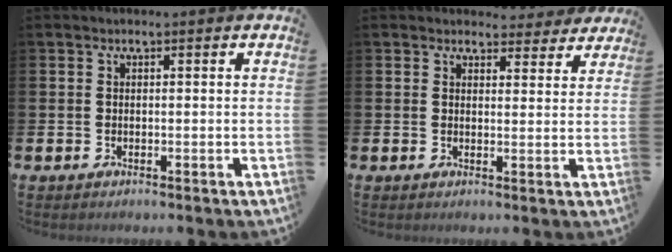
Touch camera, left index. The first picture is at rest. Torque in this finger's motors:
{"motor_torque": [0.92, -0.89, 0.14, 0.02]}